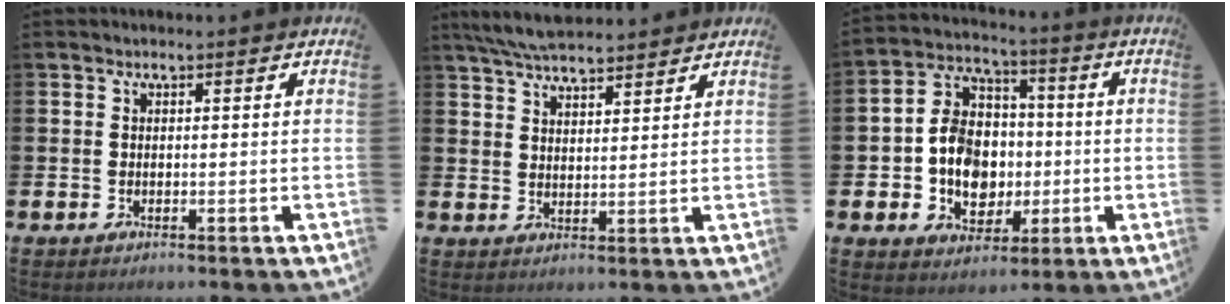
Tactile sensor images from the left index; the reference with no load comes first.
{"total": 6.1, "force": [5.8, 0.8, 1.5], "torque": [-0.045, -0.020, 0.107]}
{"total": 9.1, "force": [-0.6, 7.7, 4.9], "torque": [-0.120, 0.018, -0.014]}